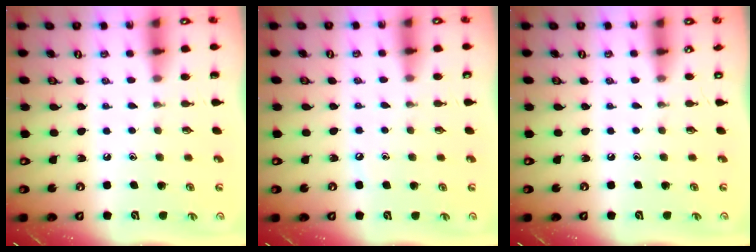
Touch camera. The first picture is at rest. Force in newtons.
{"total": 2.7, "press": 2.7, "slide": 0.3}
{"total": 0.0}